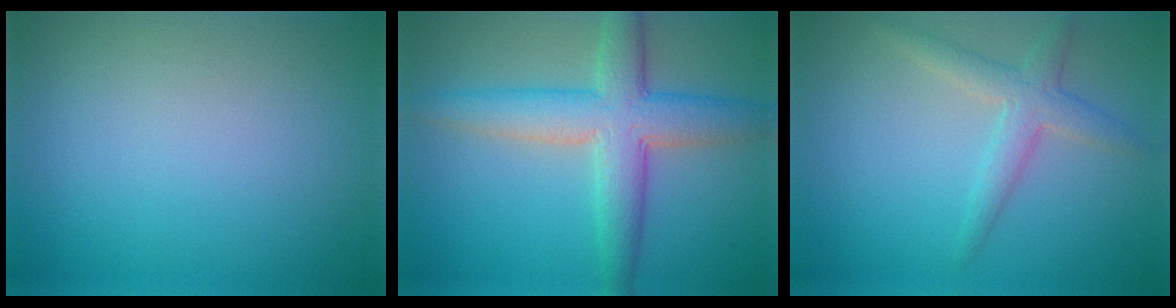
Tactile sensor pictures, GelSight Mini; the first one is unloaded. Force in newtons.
{"total": 6.4, "press": 6.4, "slide": 0.1}
{"total": 2.7, "press": 2.7, "slide": 0.2}